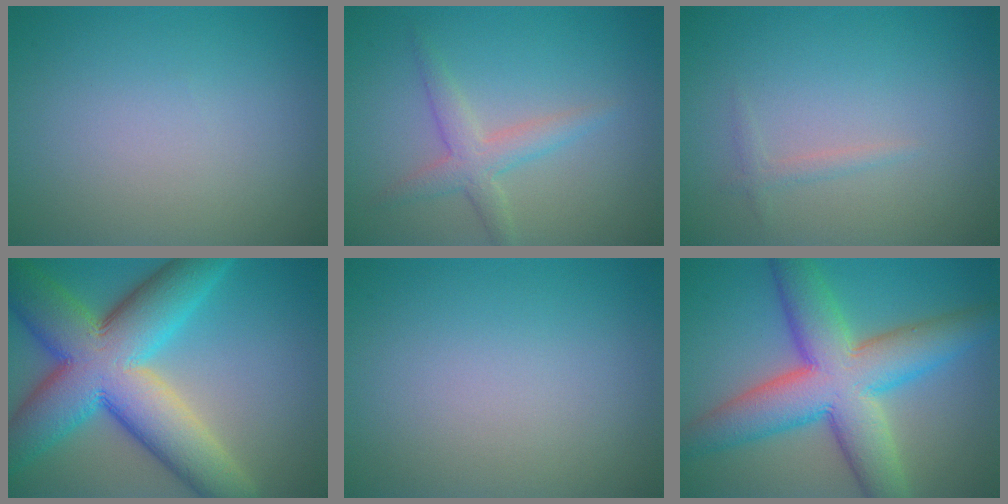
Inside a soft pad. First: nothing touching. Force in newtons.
{"total": 2.7, "press": 2.7, "slide": 0.0}
{"total": 0.9, "press": 0.9, "slide": 0.1}
{"total": 14.0, "press": 14.0, "slide": 0.3}
{"total": 0.0}
{"total": 10.6, "press": 10.6, "slide": 0.3}